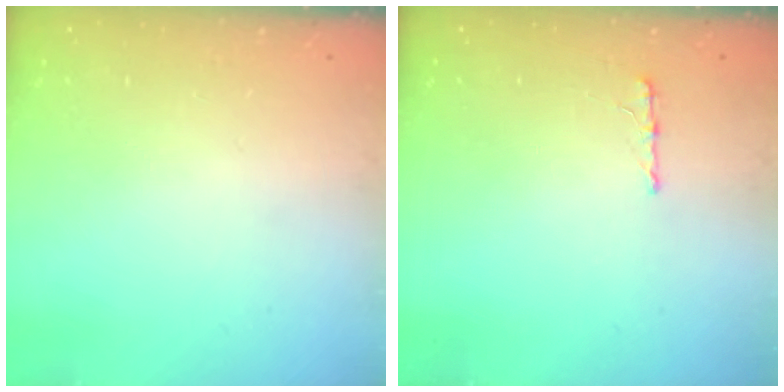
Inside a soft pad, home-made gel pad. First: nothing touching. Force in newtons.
{"total": 5.1, "press": 5.1, "slide": 0.4}